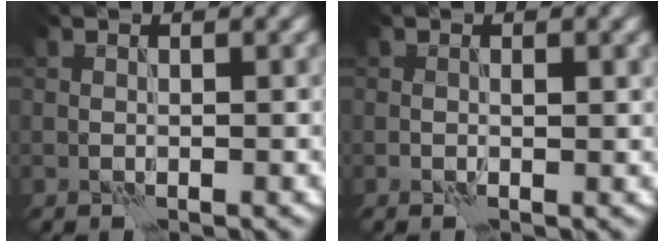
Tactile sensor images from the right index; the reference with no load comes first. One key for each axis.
{"total": 0.9, "fx": 0.1, "fy": 0.4, "fz": 0.8, "tx": -0.012, "ty": -0.002, "tz": 0.001}